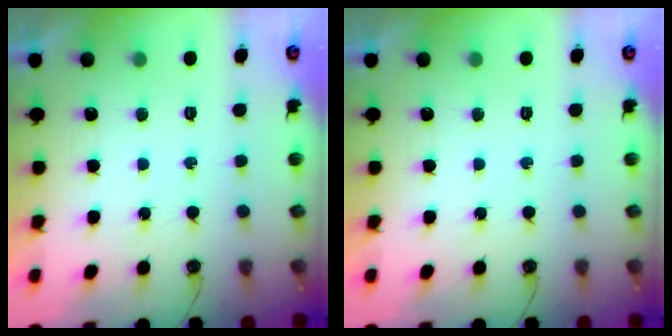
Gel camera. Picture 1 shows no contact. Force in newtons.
{"total": 0.0}